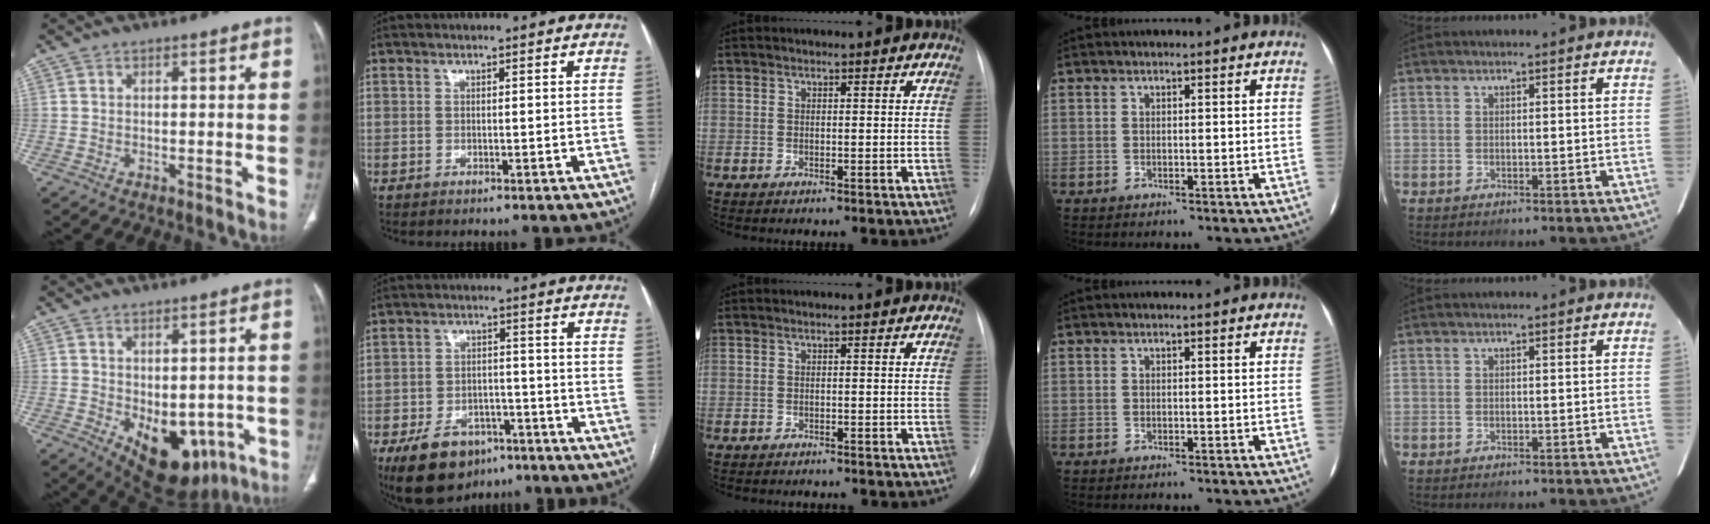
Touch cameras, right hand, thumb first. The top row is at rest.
{"thumb": {"total": 13.3, "force": [-4.0, 8.2, 9.7], "torque": [-0.104, -0.005, -0.032]}, "index": {"total": 11.1, "force": [-7.2, 6.6, 5.3], "torque": [-0.092, 0.006, -0.110]}, "middle": {"total": 1.3, "force": [-1.2, 0.4, 0.3], "torque": [-0.005, -0.002, -0.015]}}